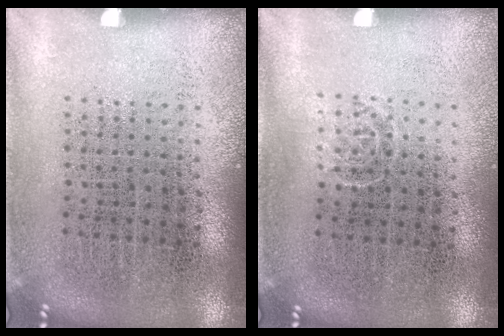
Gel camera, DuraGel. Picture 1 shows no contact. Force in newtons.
{"total": 0.6, "press": 0.4, "slide": 0.5}